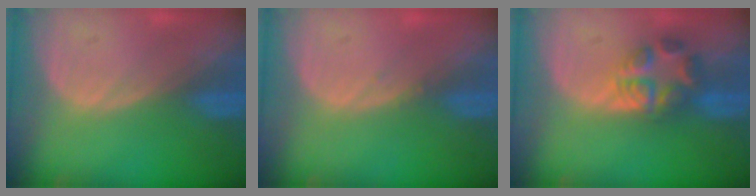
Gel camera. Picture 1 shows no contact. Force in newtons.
{"total": 0.5, "press": 0.5, "slide": 0.2}
{"total": 5.5, "press": 5.4, "slide": 1.1}